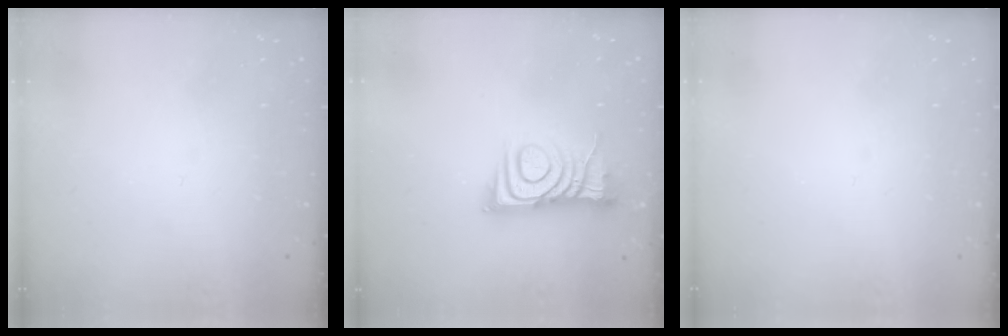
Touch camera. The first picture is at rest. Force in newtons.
{"total": 10.0, "press": 10.0, "slide": 0.3}
{"total": 0.0}